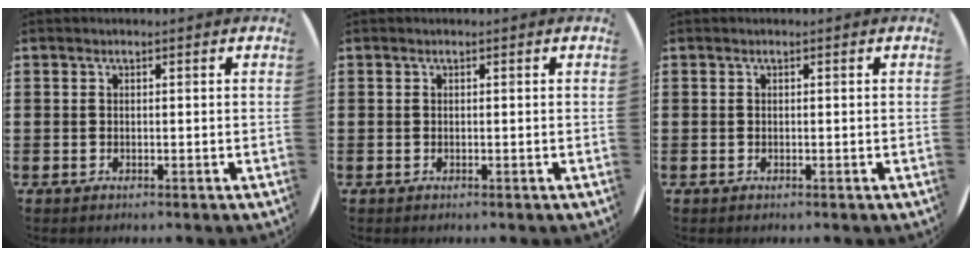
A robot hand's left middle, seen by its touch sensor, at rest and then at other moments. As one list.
[{"total": 0.0}, {"total": 0.0}]